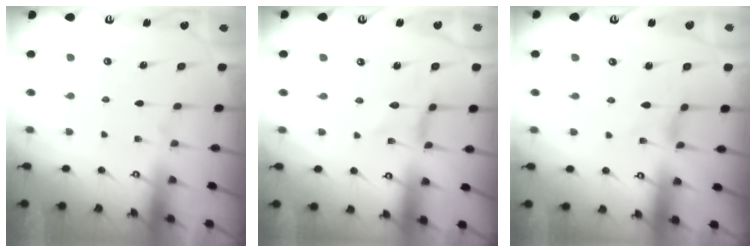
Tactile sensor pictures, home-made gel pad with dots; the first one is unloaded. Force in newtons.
{"total": 0.0}
{"total": 0.0}